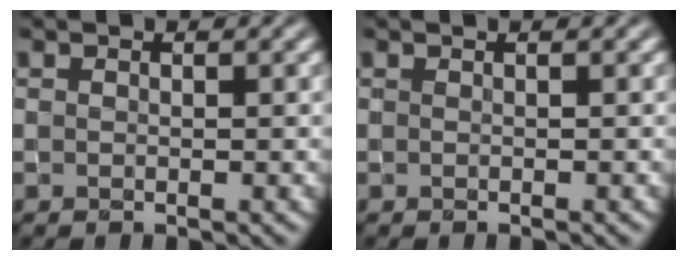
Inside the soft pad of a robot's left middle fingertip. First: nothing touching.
{"total": 0.7, "force": [0.1, 0.1, 0.7], "torque": [-0.011, 0.000, -0.001]}